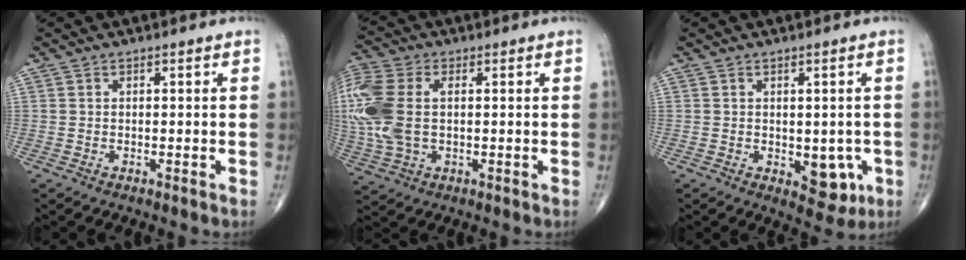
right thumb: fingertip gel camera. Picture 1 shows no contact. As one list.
[{"total": 15.4, "force": [1.0, 9.4, 12.2], "torque": [-0.329, 0.009, 0.022]}, {"total": 6.0, "force": [-1.4, 3.6, 4.6], "torque": [-0.023, -0.004, -0.008]}]